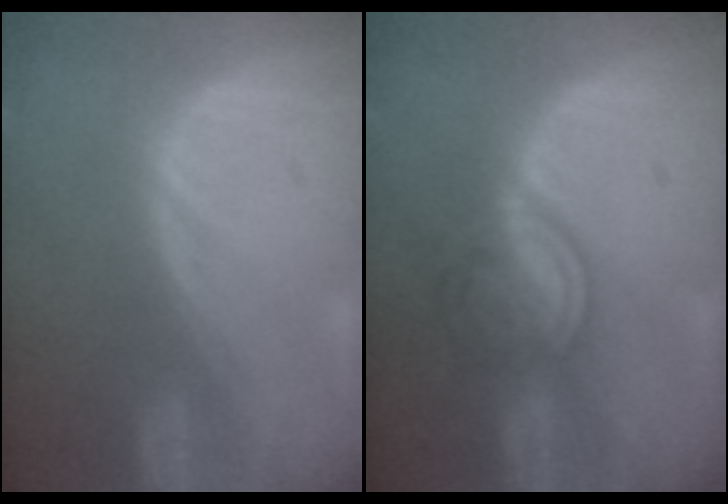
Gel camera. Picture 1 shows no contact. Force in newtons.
{"total": 6.1, "press": 5.4, "slide": 2.8}